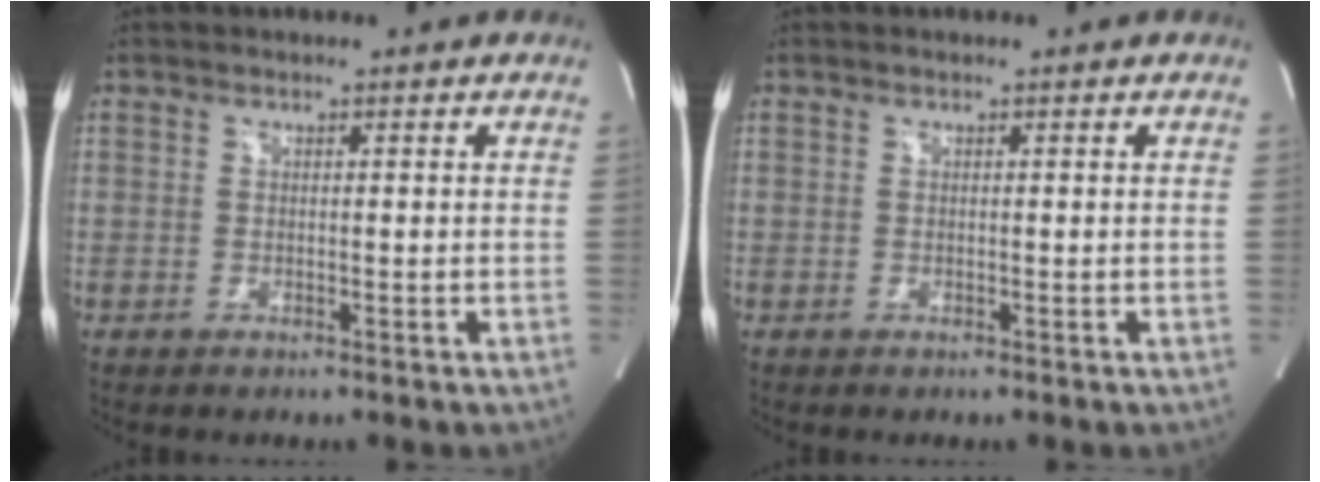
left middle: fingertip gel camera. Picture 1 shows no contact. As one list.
[{"total": 0.0}]